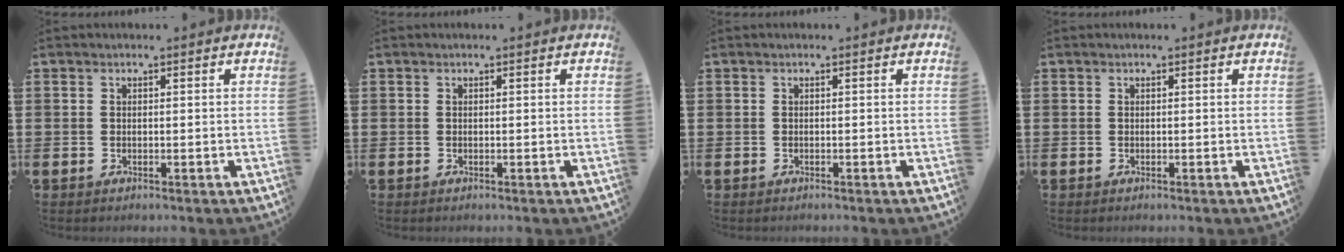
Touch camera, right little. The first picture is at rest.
{"total": 0.0}
{"total": 0.0}
{"total": 0.0}